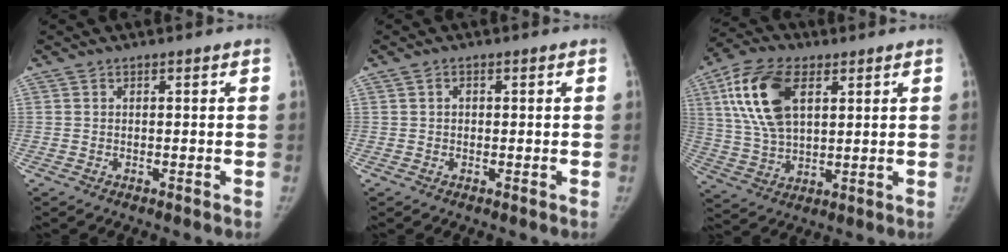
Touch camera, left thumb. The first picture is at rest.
{"total": 1.0, "force": [0.3, 0.9, 0.4], "torque": [-0.002, 0.002, 0.003]}
{"total": 15.4, "force": [5.6, 8.7, 11.4], "torque": [-0.213, -0.006, 0.108]}